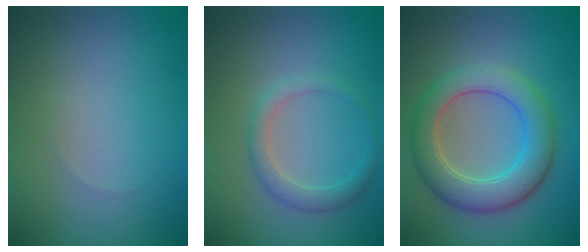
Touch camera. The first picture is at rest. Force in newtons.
{"total": 2.2, "press": 2.2, "slide": 0.2}
{"total": 6.1, "press": 6.1, "slide": 0.5}